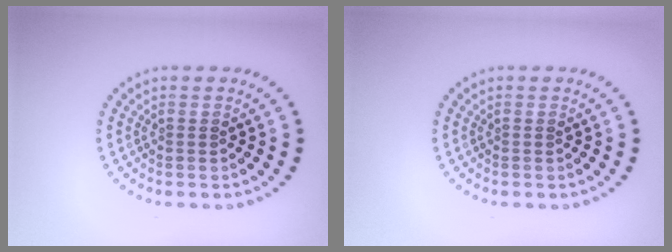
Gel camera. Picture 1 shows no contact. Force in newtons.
{"total": 0.0}